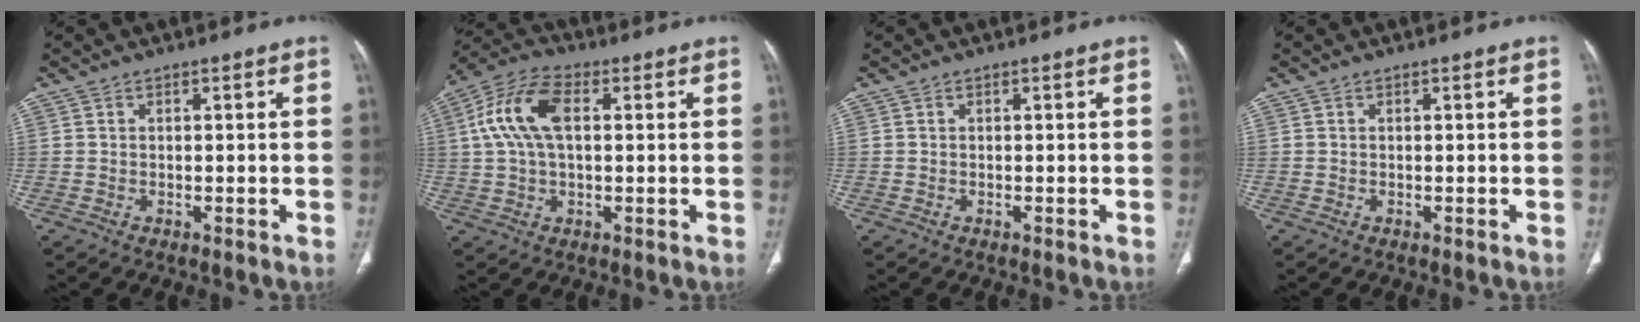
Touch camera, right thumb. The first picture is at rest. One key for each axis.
{"total": 11.7, "fx": 2.3, "fy": 6.4, "fz": 9.6, "tx": -0.204, "ty": 0.027, "tz": 0.040}
{"total": 0.0}
{"total": 0.0}